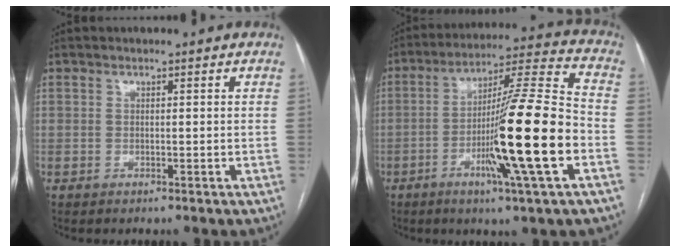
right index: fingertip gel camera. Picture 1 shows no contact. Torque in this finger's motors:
{"motor_torque": [1.49, -0.65, 0.70, 0.21]}